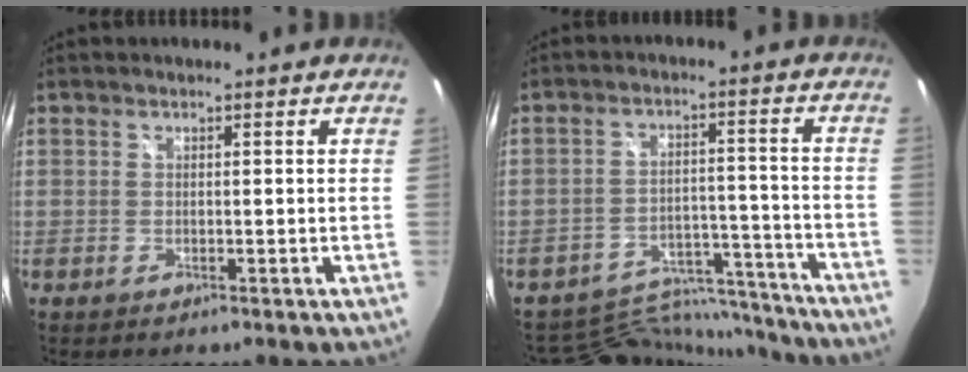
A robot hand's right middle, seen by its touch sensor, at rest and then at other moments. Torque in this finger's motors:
{"motor_torque": [-1.09, -0.63, -0.23, -0.07]}